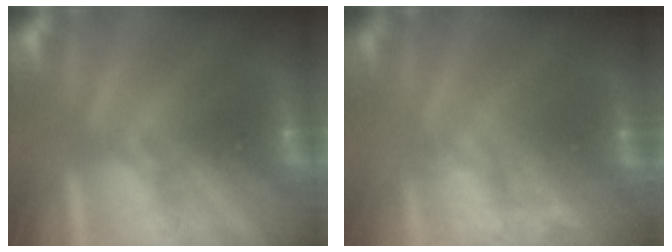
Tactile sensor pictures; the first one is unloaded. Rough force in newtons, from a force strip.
{"total": 4.7}